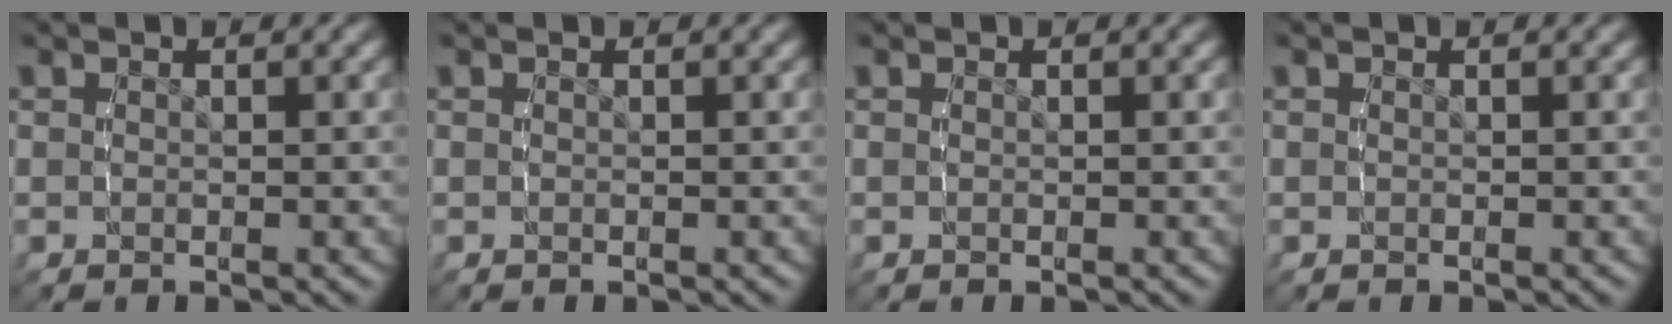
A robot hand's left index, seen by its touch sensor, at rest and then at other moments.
{"total": 0.0}
{"total": 0.0}
{"total": 0.0}